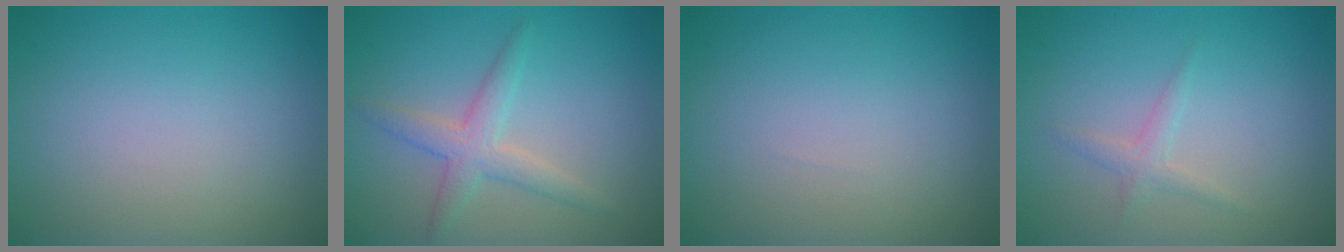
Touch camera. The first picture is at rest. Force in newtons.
{"total": 3.0, "press": 3.0, "slide": 0.1}
{"total": 0.0}
{"total": 1.4, "press": 1.4, "slide": 0.0}